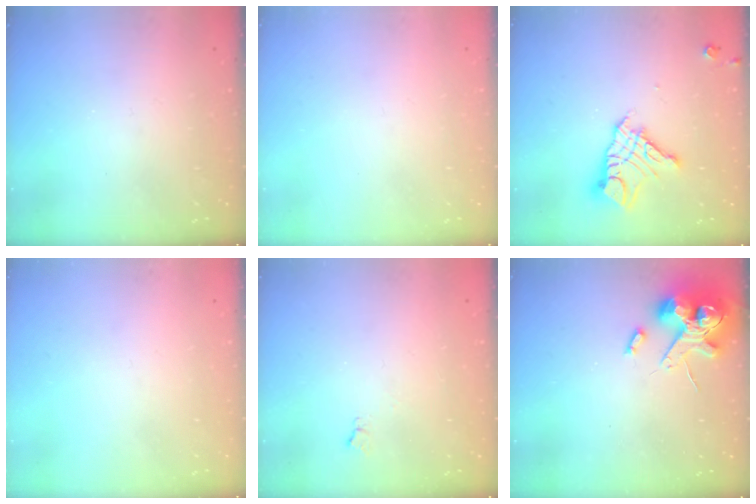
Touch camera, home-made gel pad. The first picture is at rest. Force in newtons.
{"total": 0.0}
{"total": 11.7, "press": 11.6, "slide": 1.2}
{"total": 0.0}
{"total": 2.8, "press": 2.8, "slide": 0.6}
{"total": 12.3, "press": 12.2, "slide": 1.7}